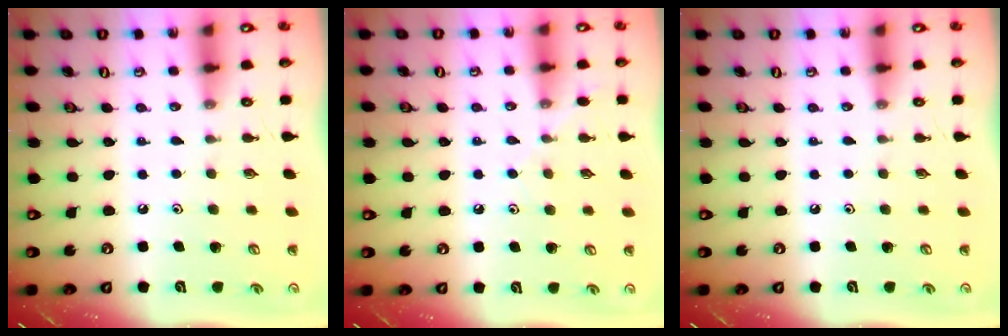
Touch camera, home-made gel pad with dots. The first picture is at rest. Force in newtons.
{"total": 6.7, "press": 6.7, "slide": 0.8}
{"total": 0.0}